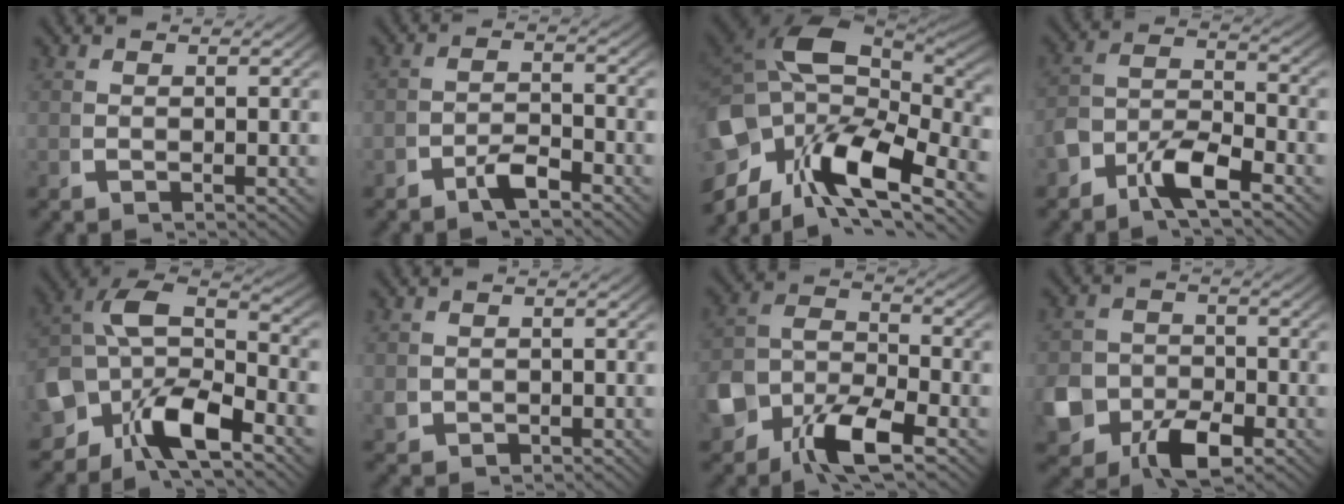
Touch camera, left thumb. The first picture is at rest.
{"total": 2.3, "force": [-1.6, 1.0, 1.2], "torque": [-0.019, -0.003, -0.033]}
{"total": 18.3, "force": [-0.5, 12.0, 13.7], "torque": [-0.271, -0.047, 0.011]}
{"total": 5.3, "force": [-2.0, 3.5, 3.5], "torque": [-0.080, -0.019, -0.038]}
{"total": 12.8, "force": [-1.0, 9.5, 8.5], "torque": [-0.203, -0.041, -0.016]}
{"total": 1.9, "force": [-0.3, 1.8, 0.5], "torque": [-0.019, -0.007, -0.003]}
{"total": 8.5, "force": [-3.0, 6.1, 5.0], "torque": [-0.121, -0.035, -0.048]}
{"total": 7.5, "force": [-3.2, 5.6, 3.8], "torque": [-0.093, -0.043, -0.044]}